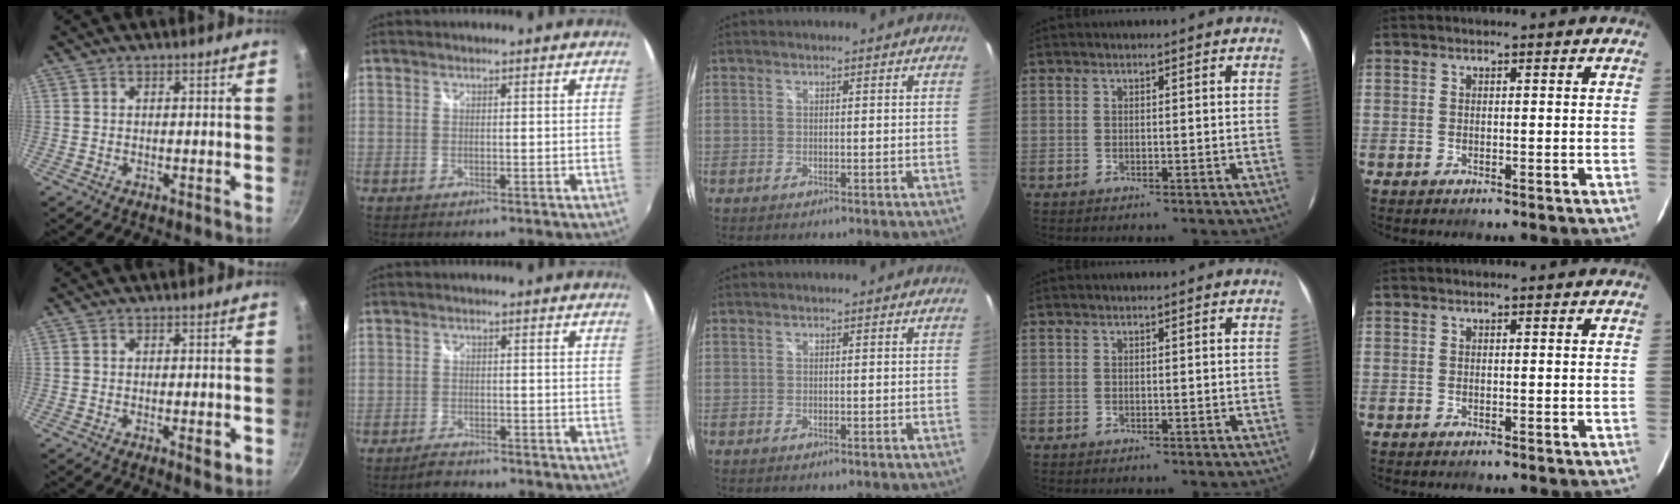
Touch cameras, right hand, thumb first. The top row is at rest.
{"thumb": {"total": 2.1, "force": [-0.6, 0.7, 1.8], "torque": [-0.028, -0.003, -0.009]}, "index": {"total": 3.0, "force": [-2.7, 1.0, 1.0], "torque": [-0.031, 0.002, -0.048]}}